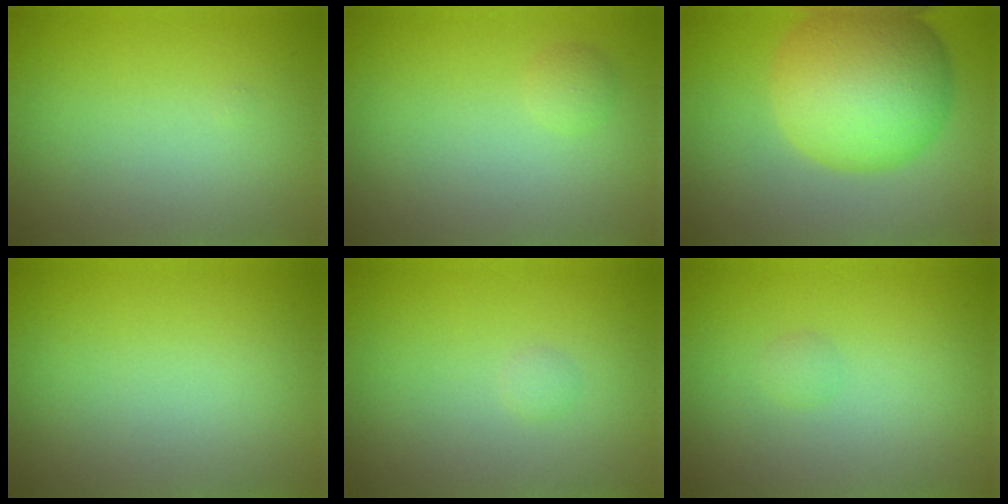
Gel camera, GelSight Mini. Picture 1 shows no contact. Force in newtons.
{"total": 0.9, "press": 0.9, "slide": 0.0}
{"total": 10.9, "press": 10.9, "slide": 0.1}
{"total": 0.0}
{"total": 0.5, "press": 0.5, "slide": 0.0}
{"total": 0.6, "press": 0.6, "slide": 0.1}